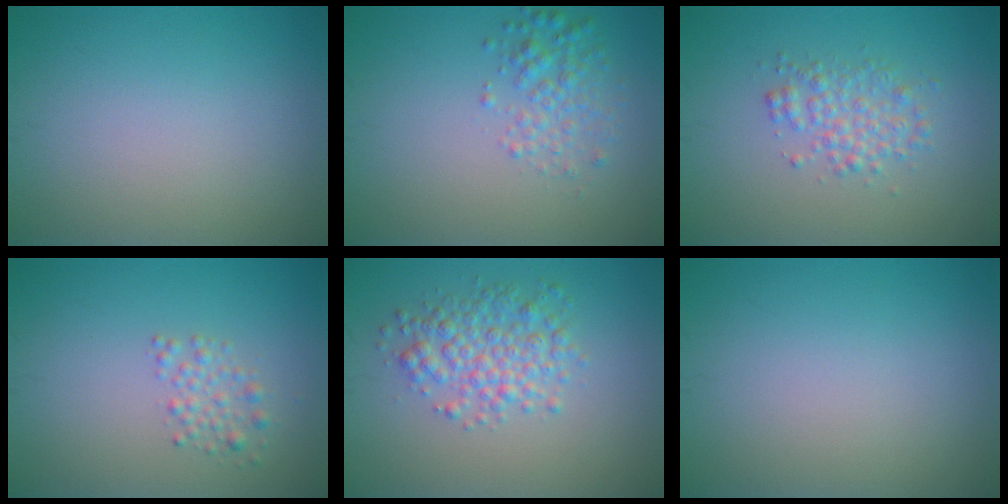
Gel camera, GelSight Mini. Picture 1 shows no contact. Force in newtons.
{"total": 2.4, "press": 2.4, "slide": 0.1}
{"total": 2.6, "press": 2.6, "slide": 0.0}
{"total": 1.7, "press": 1.7, "slide": 0.0}
{"total": 3.7, "press": 3.7, "slide": 0.0}
{"total": 0.0}